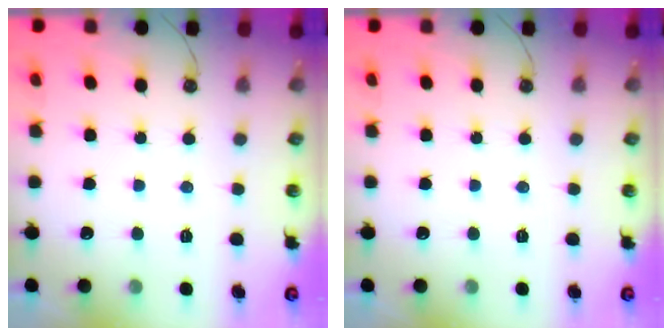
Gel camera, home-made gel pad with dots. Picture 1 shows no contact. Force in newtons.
{"total": 0.0}